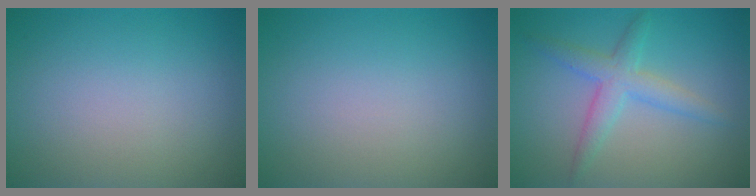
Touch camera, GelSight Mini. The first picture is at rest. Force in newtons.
{"total": 0.0}
{"total": 3.2, "press": 3.2, "slide": 0.1}